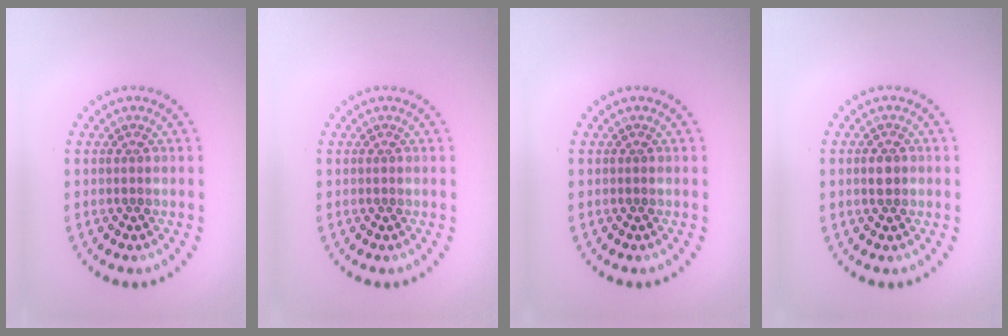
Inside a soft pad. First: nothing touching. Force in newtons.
{"total": 0.0}
{"total": 0.0}
{"total": 1.3, "press": 1.3, "slide": 0.2}